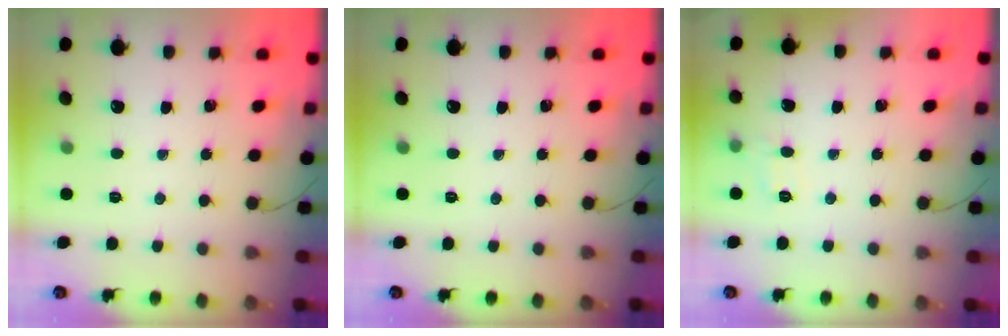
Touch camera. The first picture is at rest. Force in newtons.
{"total": 0.0}
{"total": 3.8, "press": 3.6, "slide": 1.2}